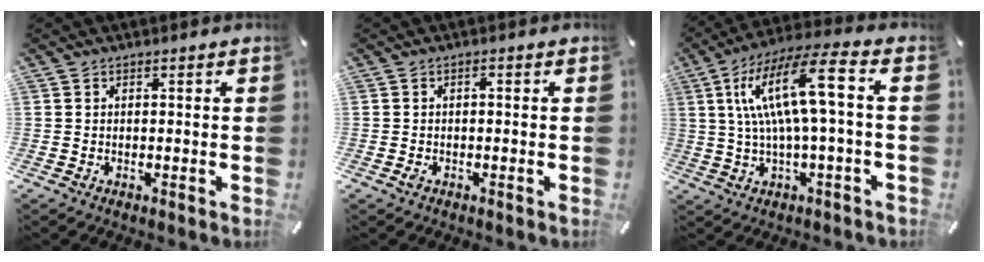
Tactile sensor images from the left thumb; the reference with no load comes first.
{"total": 0.9, "force": [-0.3, 0.5, 0.7], "torque": [-0.015, 0.001, -0.007]}
{"total": 15.6, "force": [2.9, 3.2, 15.0], "torque": [-0.297, 0.003, 0.038]}